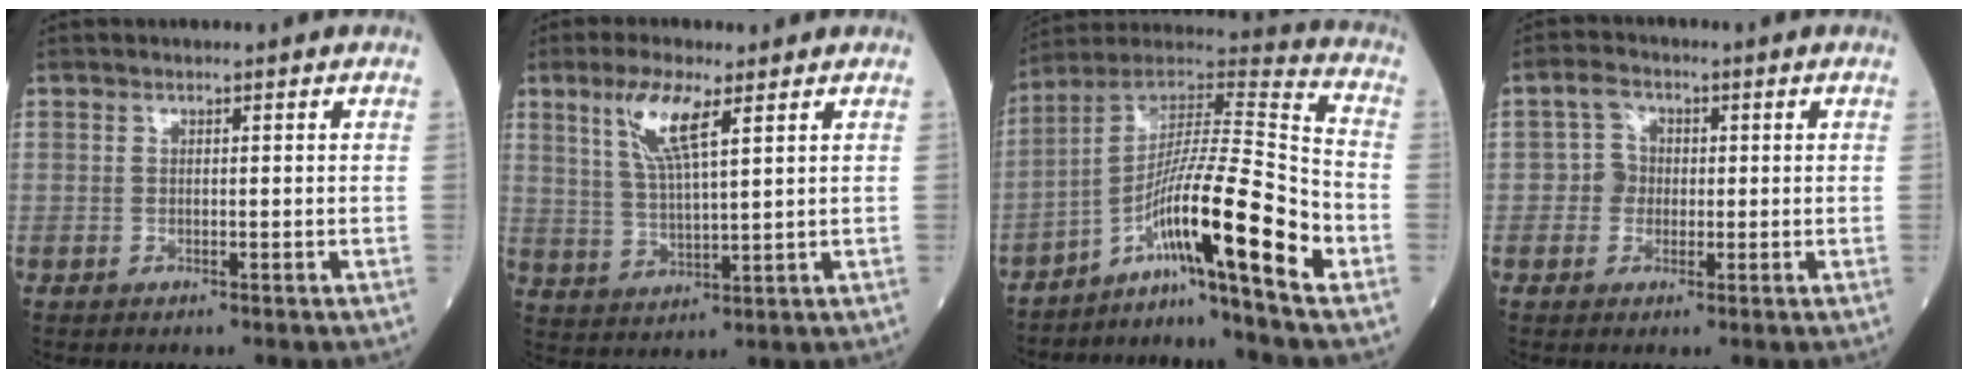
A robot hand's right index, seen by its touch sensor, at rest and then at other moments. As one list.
[{"total": 7.8, "force": [4.1, 1.1, 6.6], "torque": [-0.140, 0.000, 0.086]}, {"total": 15.7, "force": [-7.5, -1.2, 13.8], "torque": [-0.244, 0.014, -0.130]}, {"total": 3.1, "force": [-0.1, 2.9, 1.0], "torque": [-0.014, 0.010, -0.003]}]